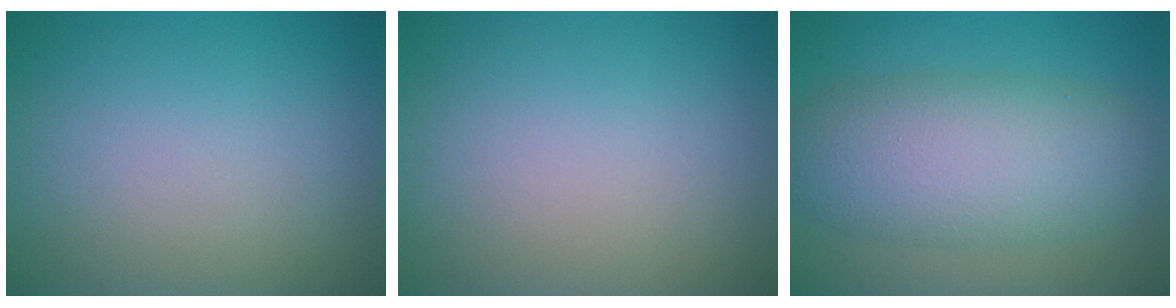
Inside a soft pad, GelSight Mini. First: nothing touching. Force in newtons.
{"total": 0.0}
{"total": 7.8, "press": 7.8, "slide": 0.2}